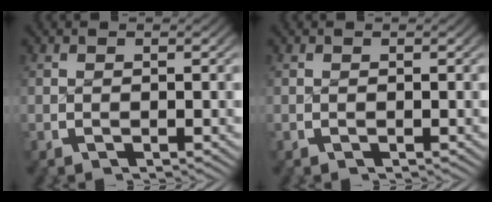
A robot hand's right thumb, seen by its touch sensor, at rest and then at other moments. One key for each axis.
{"total": 0.0}